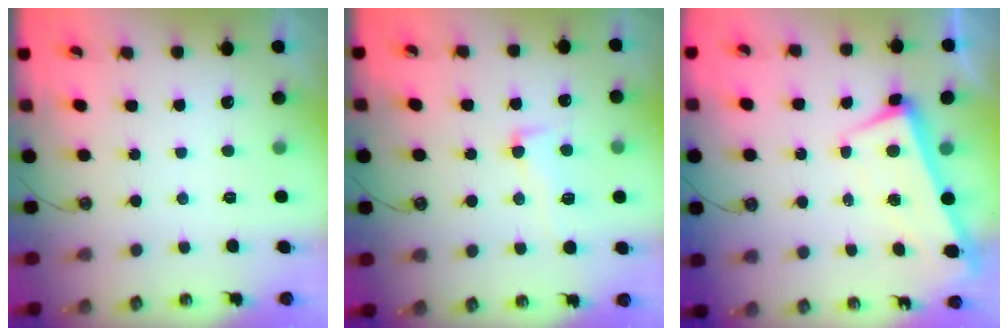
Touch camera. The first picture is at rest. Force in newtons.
{"total": 3.1, "press": 2.6, "slide": 1.6}
{"total": 2.0, "press": 1.1, "slide": 1.7}